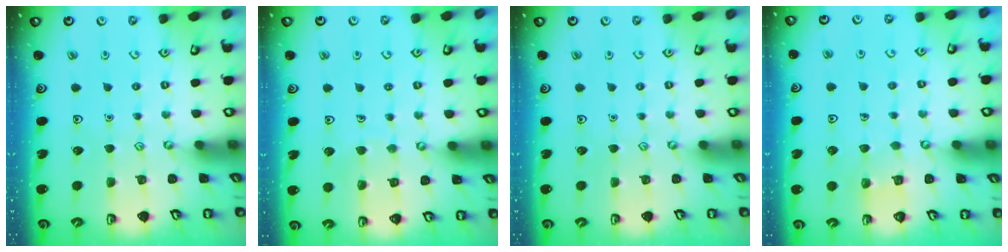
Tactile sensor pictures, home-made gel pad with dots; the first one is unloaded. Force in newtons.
{"total": 4.7, "press": 4.7, "slide": 0.3}
{"total": 0.0}
{"total": 3.4, "press": 3.4, "slide": 0.3}